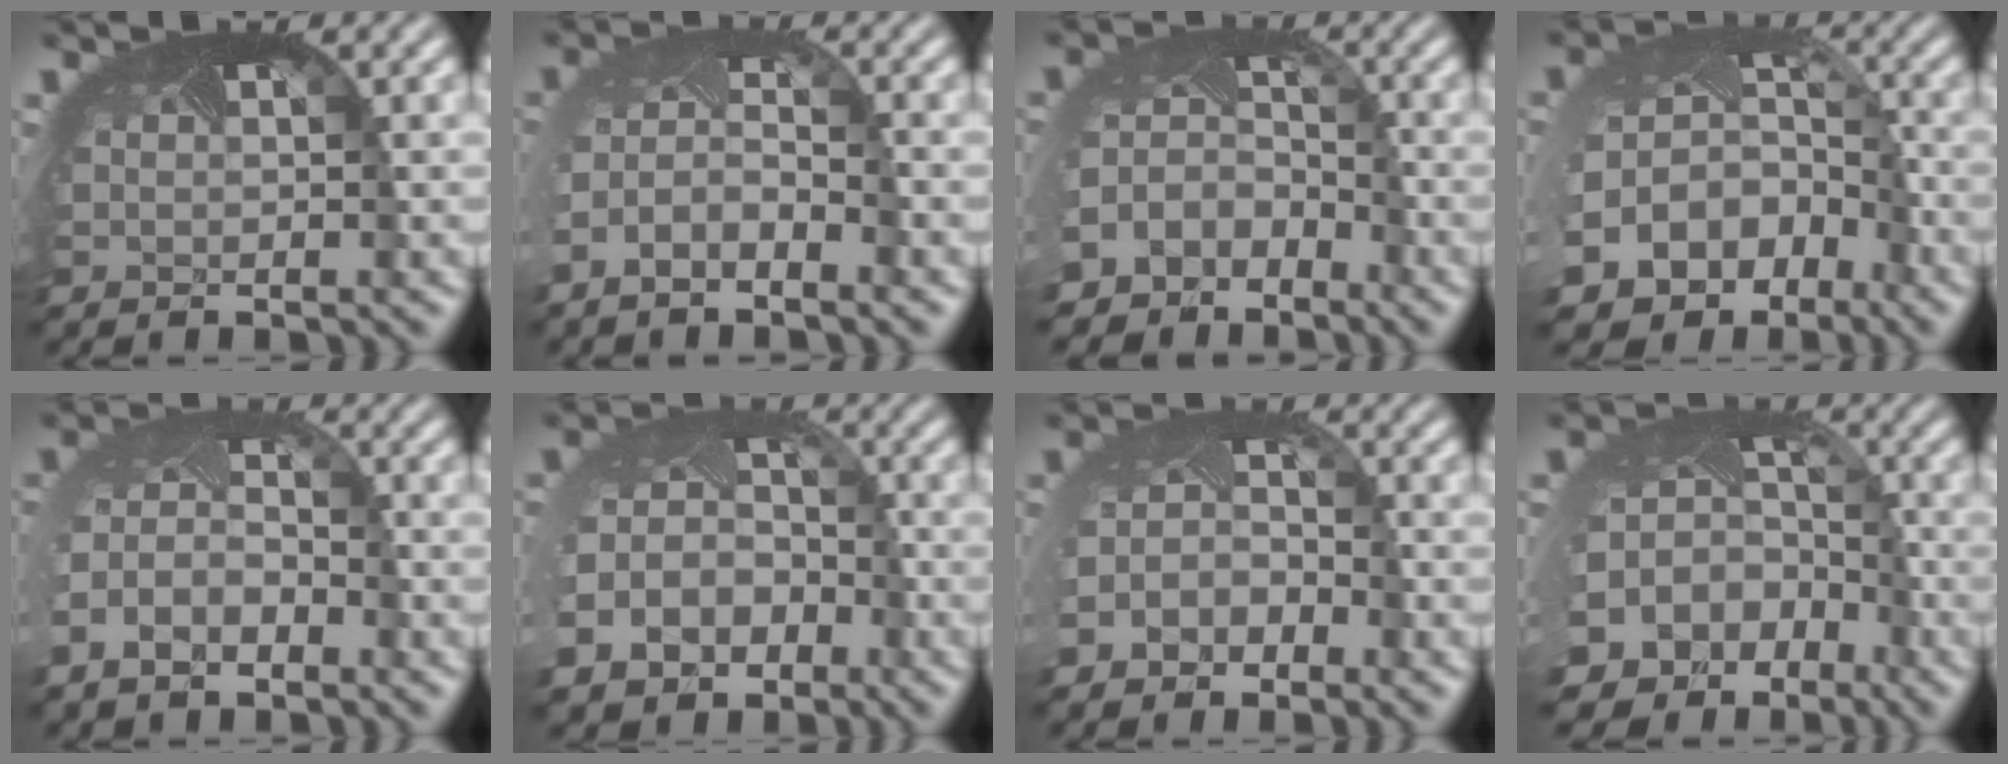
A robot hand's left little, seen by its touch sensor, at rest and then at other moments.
{"total": 3.5, "force": [-2.5, 1.2, 2.1], "torque": [-0.046, -0.006, -0.052]}
{"total": 6.5, "force": [-4.4, 4.7, 1.0], "torque": [-0.036, -0.016, -0.059]}
{"total": 15.9, "force": [-7.6, 12.4, 6.3], "torque": [-0.155, -0.065, -0.098]}
{"total": 4.5, "force": [-2.8, 2.7, 2.3], "torque": [-0.056, -0.010, -0.054]}
{"total": 11.2, "force": [-5.3, 9.1, 3.7], "torque": [-0.101, -0.055, -0.075]}
{"total": 3.4, "force": [-2.0, 2.3, 1.6], "torque": [-0.029, -0.005, -0.041]}
{"total": 16.8, "force": [-7.5, 13.8, 6.0], "torque": [-0.162, -0.061, -0.103]}